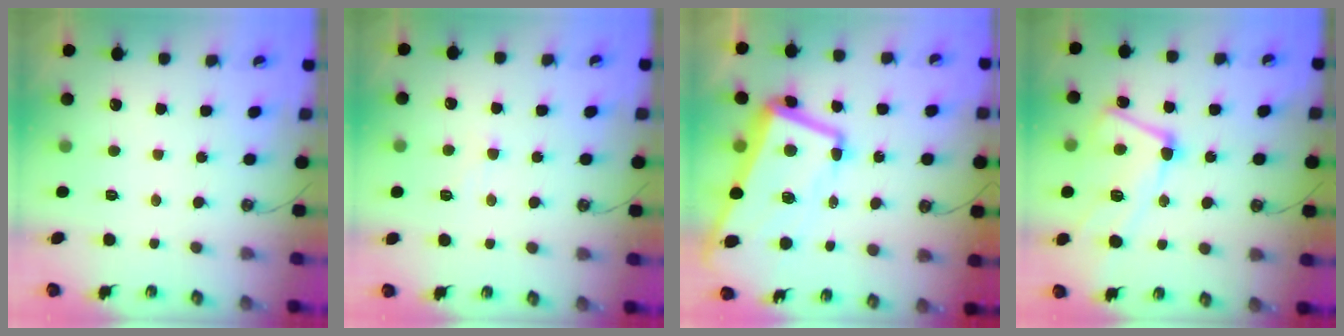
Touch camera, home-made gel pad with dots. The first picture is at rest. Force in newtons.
{"total": 0.6, "press": 0.5, "slide": 0.4}
{"total": 11.7, "press": 11.3, "slide": 2.9}
{"total": 8.4, "press": 8.2, "slide": 1.6}